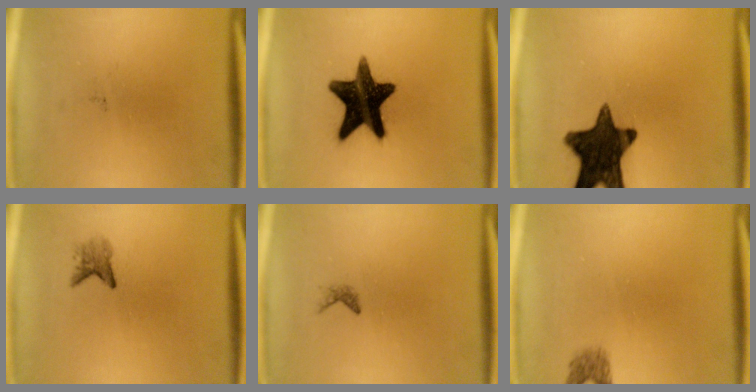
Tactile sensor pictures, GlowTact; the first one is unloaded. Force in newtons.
{"total": 16.2}
{"total": 15.2}
{"total": 2.0}
{"total": 0.6}
{"total": 1.6}